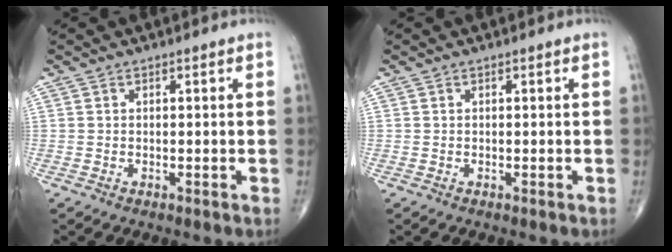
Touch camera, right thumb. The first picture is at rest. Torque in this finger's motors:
{"motor_torque": [-0.09, 0.09, -0.04, -0.01, 0.00]}